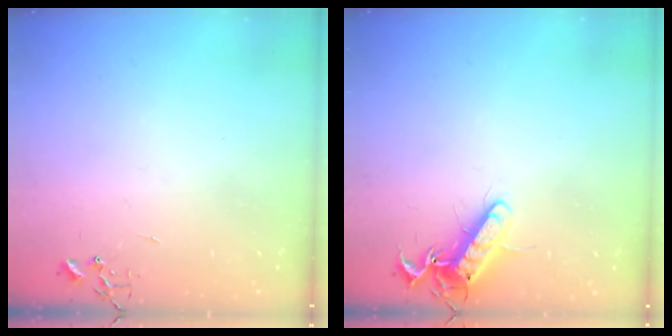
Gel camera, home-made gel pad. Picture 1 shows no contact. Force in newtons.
{"total": 13.6, "press": 13.6, "slide": 1.4}